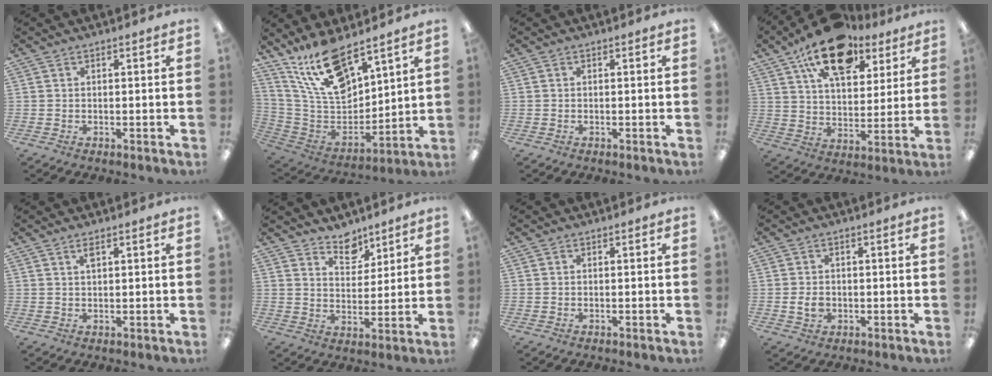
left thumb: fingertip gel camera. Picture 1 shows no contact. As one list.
[{"total": 17.2, "force": [13.0, 6.8, 9.0], "torque": [-0.187, -0.070, 0.236]}, {"total": 0.0}, {"total": 17.6, "force": [11.3, 9.3, 9.8], "torque": [-0.156, -0.051, 0.198]}, {"total": 2.0, "force": [1.4, 0.5, 1.3], "torque": [-0.030, 0.003, 0.024]}, {"total": 7.4, "force": [6.2, 3.6, 1.6], "torque": [-0.014, -0.044, 0.113]}, {"total": 0.0}, {"total": 3.1, "force": [-0.2, 2.3, 2.0], "torque": [-0.036, 0.005, -0.004]}]